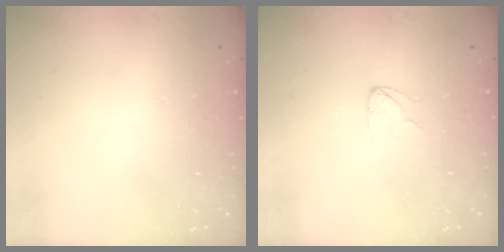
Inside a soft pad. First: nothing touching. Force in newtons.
{"total": 2.3, "press": 2.3, "slide": 0.1}